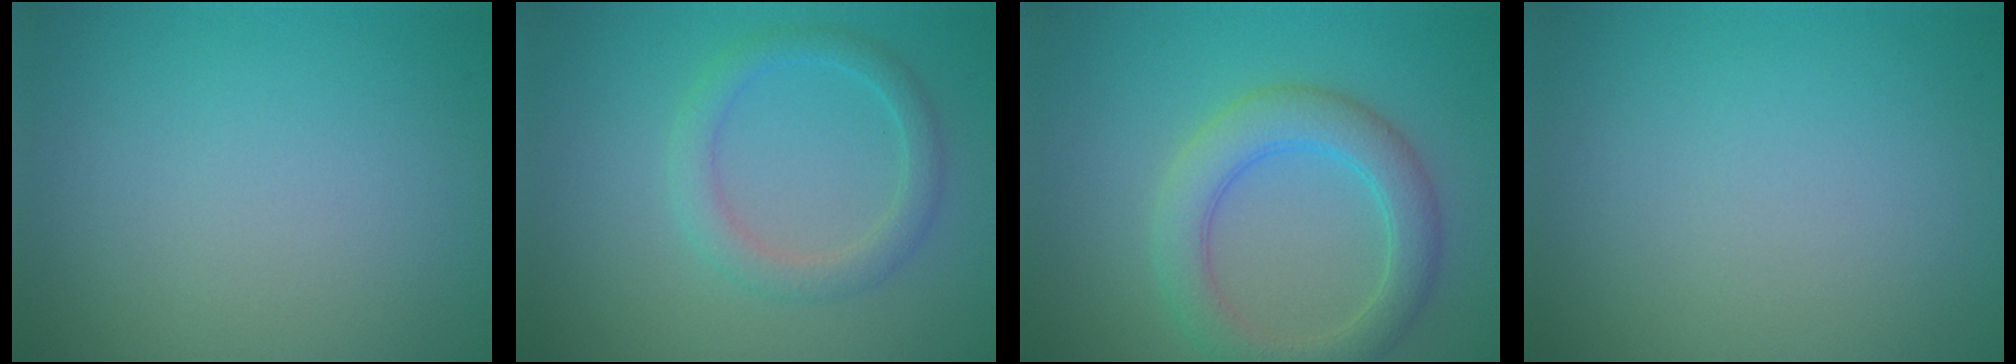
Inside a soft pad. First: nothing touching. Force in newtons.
{"total": 2.6, "press": 2.6, "slide": 0.2}
{"total": 4.5, "press": 4.5, "slide": 0.3}
{"total": 0.0}